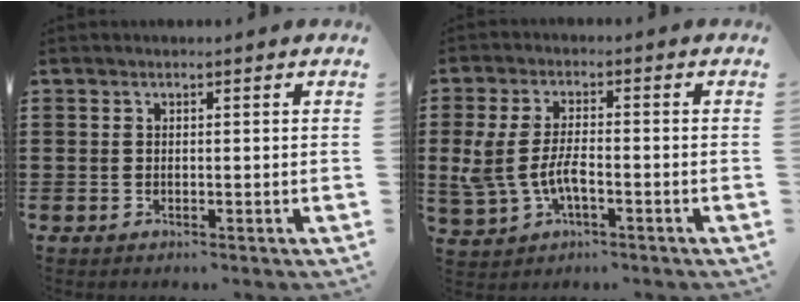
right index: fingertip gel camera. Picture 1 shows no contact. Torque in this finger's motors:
{"motor_torque": [0.11, -0.13, 0.20, 0.16]}